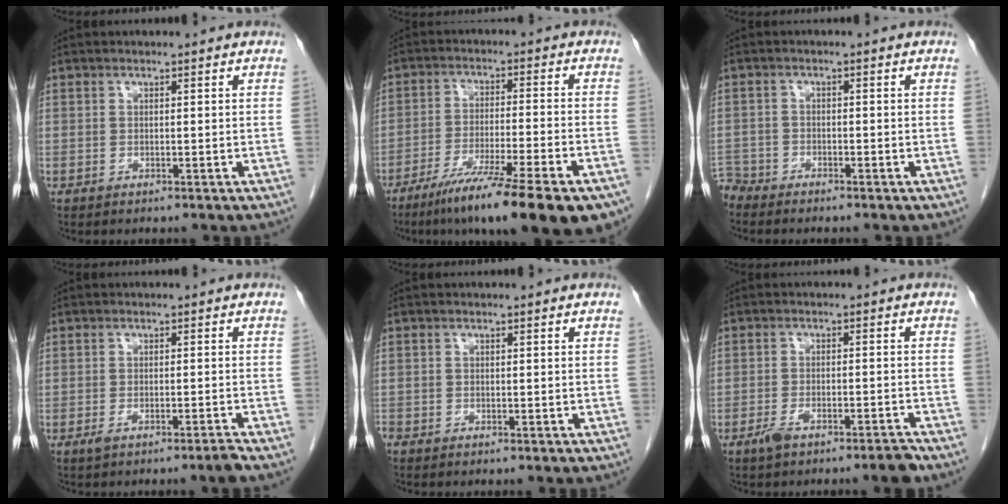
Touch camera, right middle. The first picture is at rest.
{"total": 19.4, "force": [-13.8, 1.3, 13.6], "torque": [-0.155, -0.036, -0.215]}
{"total": 3.3, "force": [-3.2, 0.7, -0.3], "torque": [0.011, -0.007, -0.061]}
{"total": 2.5, "force": [-1.9, -0.4, 1.6], "torque": [-0.029, -0.001, -0.033]}
{"total": 0.9, "force": [-0.7, 0.5, 0.3], "torque": [-0.008, 0.000, -0.013]}
{"total": 4.3, "force": [-3.3, 0.6, 2.7], "torque": [-0.045, 0.004, -0.055]}